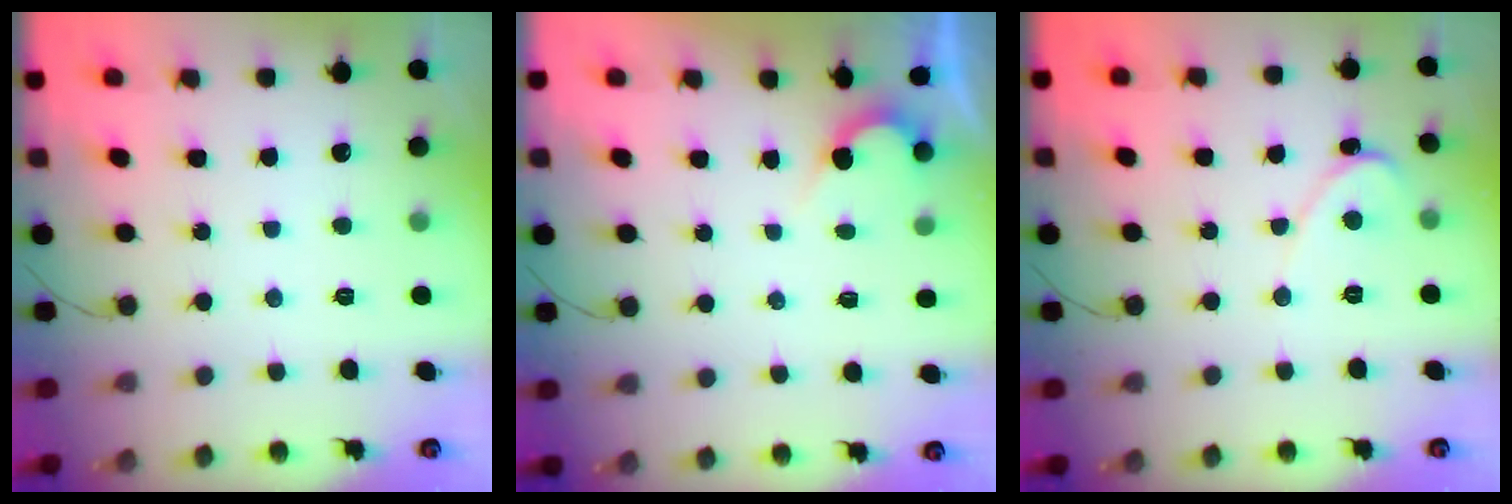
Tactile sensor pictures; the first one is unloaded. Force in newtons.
{"total": 2.1, "press": 2.1, "slide": 0.1}
{"total": 1.7, "press": 1.7, "slide": 0.2}